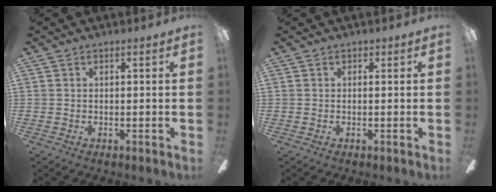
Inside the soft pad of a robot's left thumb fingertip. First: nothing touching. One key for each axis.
{"total": 0.0}